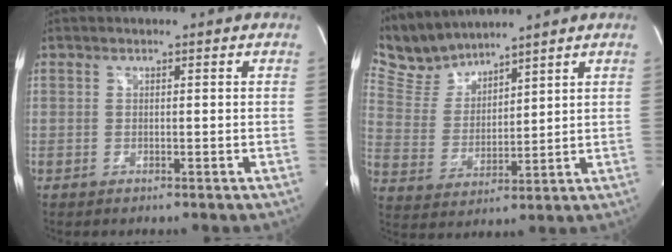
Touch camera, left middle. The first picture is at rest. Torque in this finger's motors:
{"motor_torque": [-0.32, -0.47, -0.12, -0.04]}